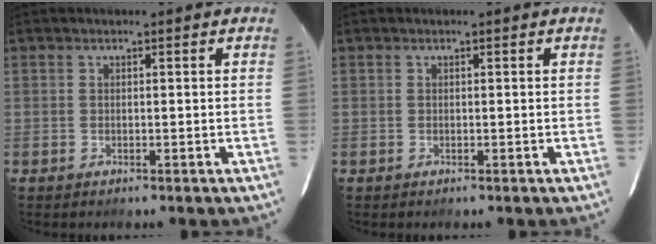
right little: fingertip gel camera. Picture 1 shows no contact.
{"total": 0.0}